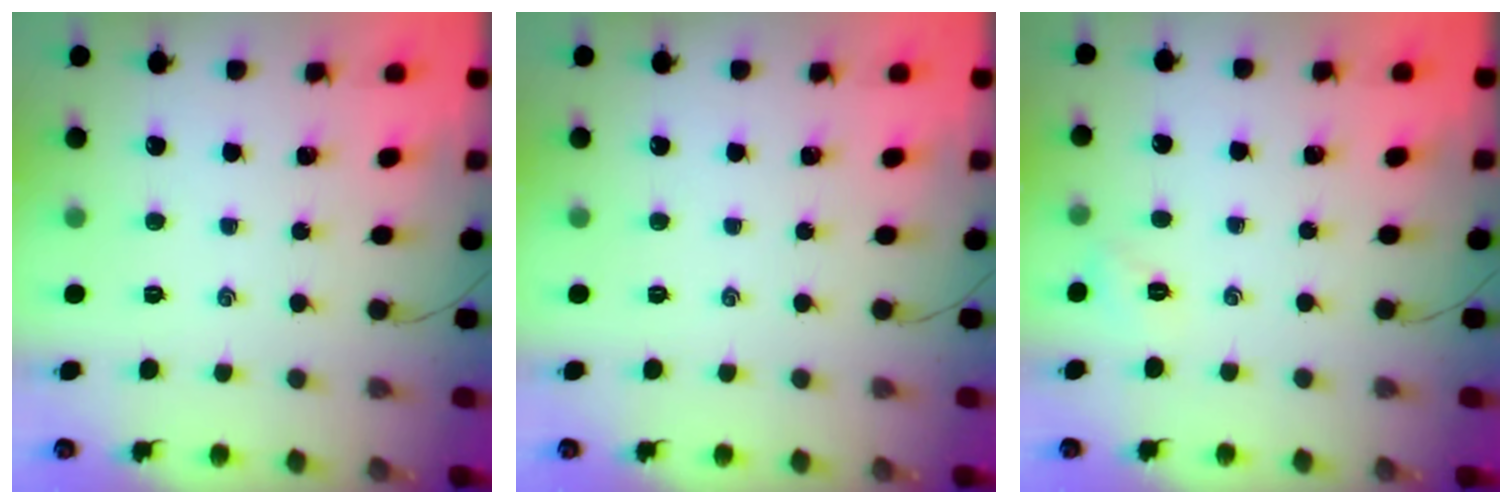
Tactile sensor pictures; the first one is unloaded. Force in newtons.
{"total": 0.0}
{"total": 2.1, "press": 2.0, "slide": 0.6}